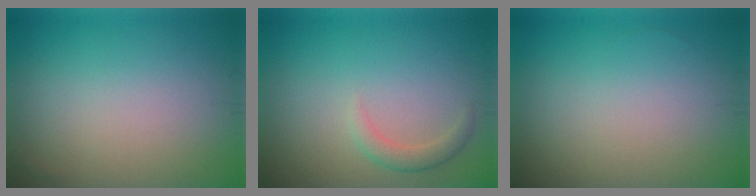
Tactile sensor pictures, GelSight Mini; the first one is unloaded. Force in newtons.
{"total": 1.6, "press": 1.6, "slide": 0.1}
{"total": 0.0}